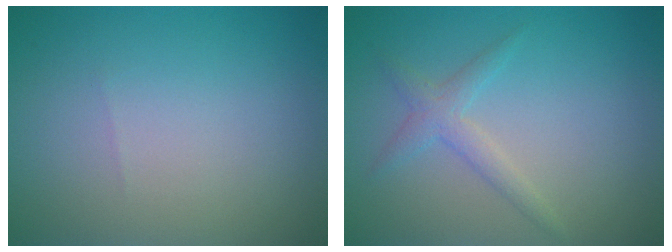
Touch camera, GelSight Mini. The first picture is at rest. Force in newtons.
{"total": 2.0, "press": 2.0, "slide": 0.0}